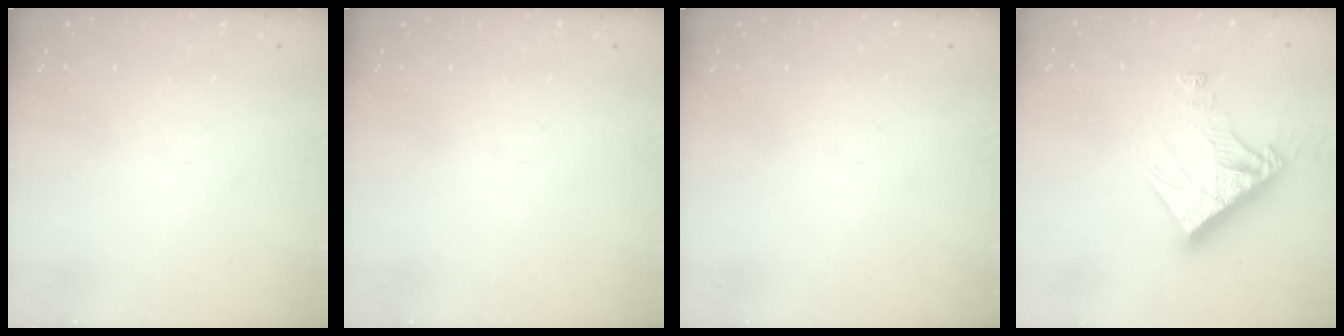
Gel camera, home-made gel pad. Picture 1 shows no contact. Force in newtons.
{"total": 0.0}
{"total": 0.0}
{"total": 13.6, "press": 13.5, "slide": 1.2}